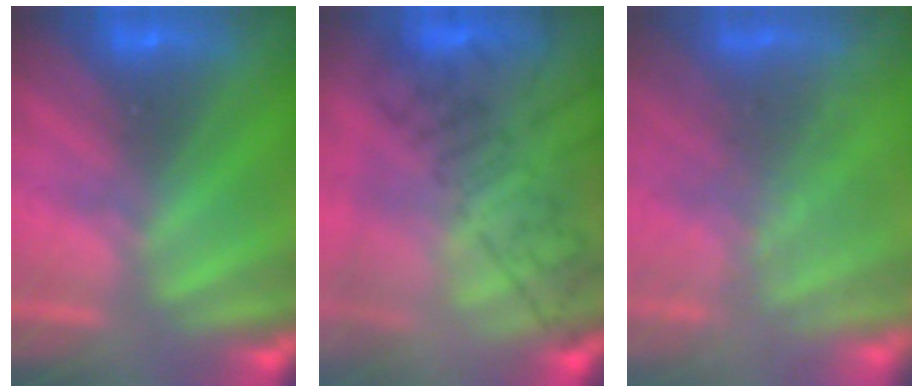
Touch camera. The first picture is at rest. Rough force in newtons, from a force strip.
{"total": 7.2}
{"total": 10.8}